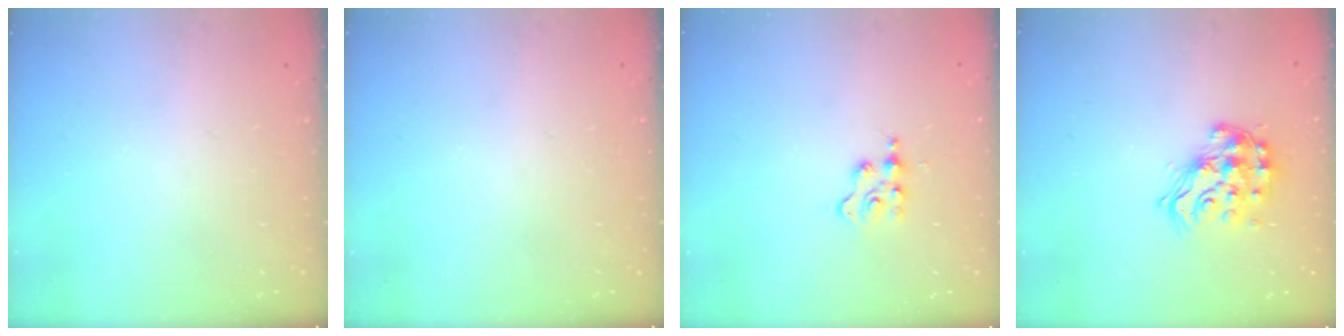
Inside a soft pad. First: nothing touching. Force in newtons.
{"total": 0.0}
{"total": 2.3, "press": 2.2, "slide": 0.5}
{"total": 15.9, "press": 15.8, "slide": 1.1}